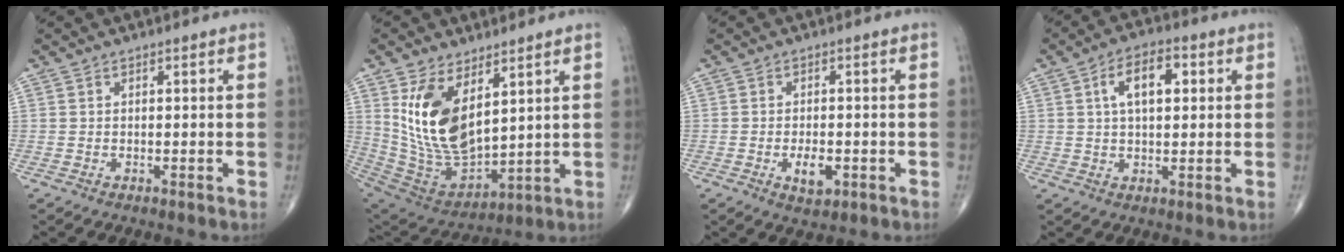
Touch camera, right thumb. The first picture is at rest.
{"total": 17.3, "force": [6.1, 8.9, 13.4], "torque": [-0.236, -0.032, 0.141]}
{"total": 4.1, "force": [-1.4, 2.0, 3.2], "torque": [-0.045, -0.001, -0.018]}
{"total": 8.3, "force": [2.2, 4.2, 6.8], "torque": [-0.104, 0.010, 0.032]}